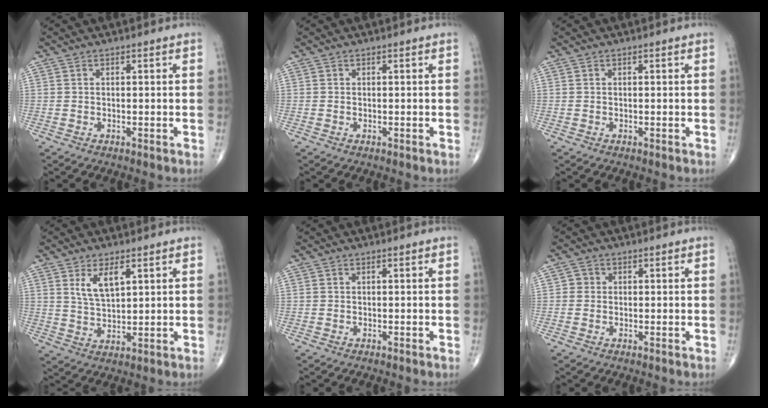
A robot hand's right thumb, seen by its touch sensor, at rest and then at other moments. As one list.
[{"total": 0.0}, {"total": 0.0}, {"total": 6.1, "force": [2.8, 2.6, 4.8], "torque": [-0.083, -0.018, 0.059]}, {"total": 0.0}, {"total": 1.4, "force": [0.0, 1.3, 0.3], "torque": [0.003, 0.004, -0.004]}]